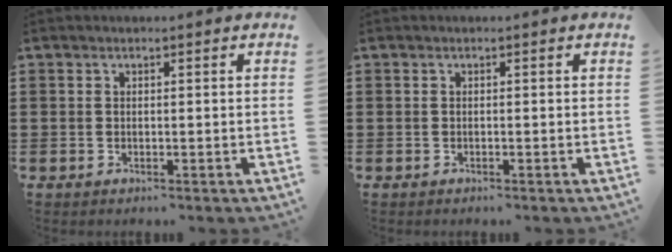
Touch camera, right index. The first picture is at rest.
{"total": 0.0}